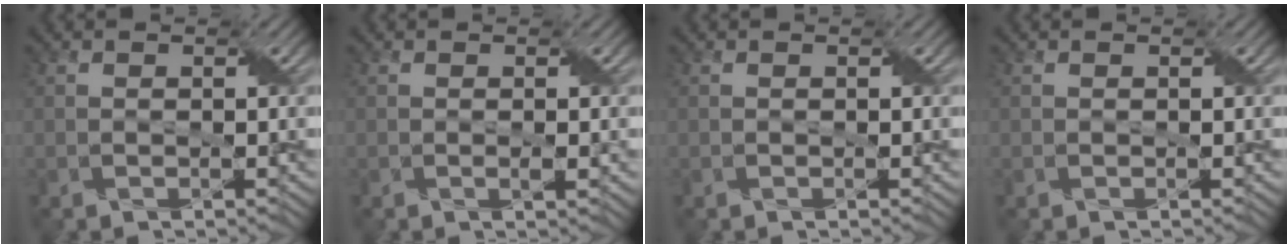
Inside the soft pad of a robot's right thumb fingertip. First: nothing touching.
{"total": 0.9, "force": [0.0, 0.1, 0.9], "torque": [-0.015, 0.000, -0.001]}
{"total": 0.0}
{"total": 0.0}